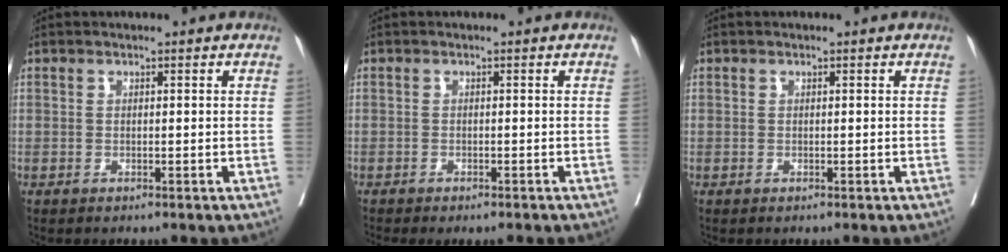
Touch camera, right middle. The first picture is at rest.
{"total": 3.5, "force": [-3.1, 0.8, 1.5], "torque": [-0.008, -0.006, -0.043]}
{"total": 0.0}